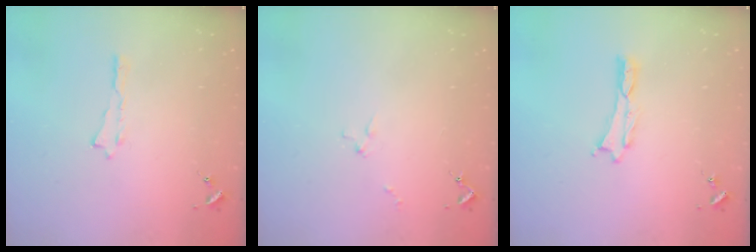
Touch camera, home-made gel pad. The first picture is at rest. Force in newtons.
{"total": 1.3, "press": 1.2, "slide": 0.1}
{"total": 0.0}